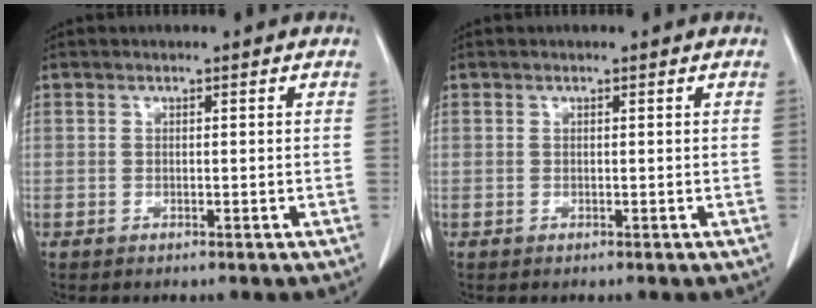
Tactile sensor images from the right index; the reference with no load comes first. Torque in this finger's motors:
{"motor_torque": [-0.02, 0.02, -0.04, -0.01]}